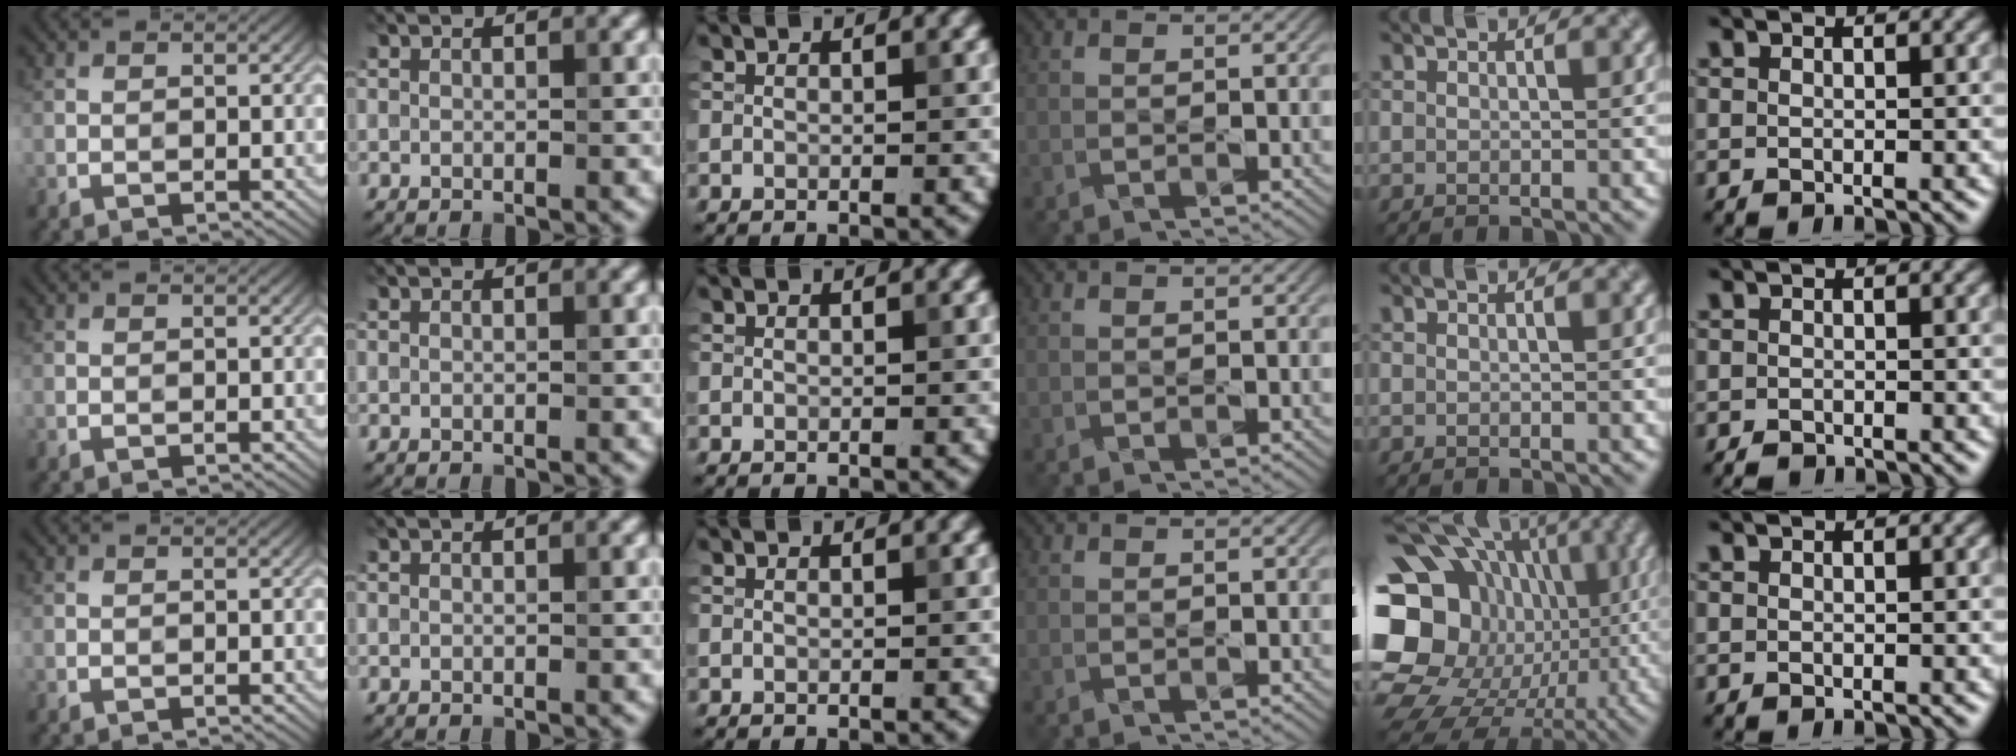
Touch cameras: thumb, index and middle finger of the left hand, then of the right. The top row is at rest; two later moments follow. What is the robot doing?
{"motion": "press", "object": "keyboard"}